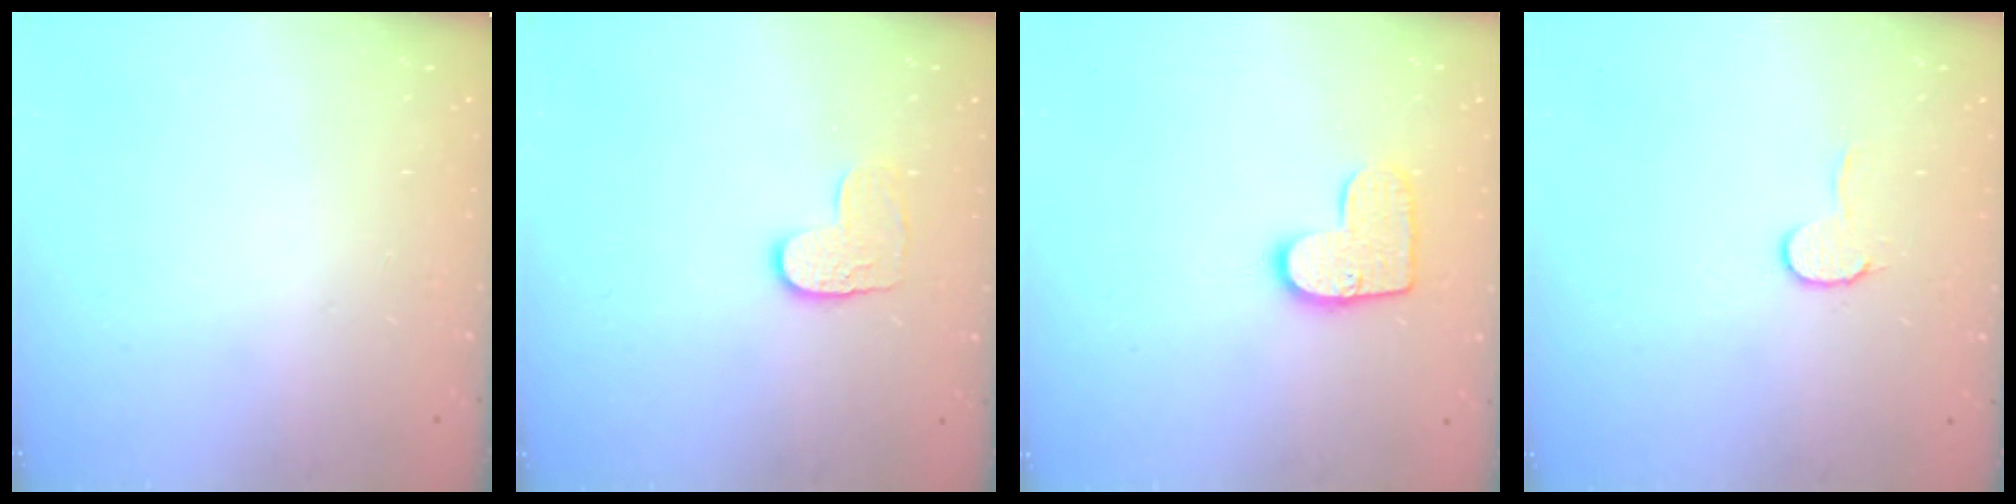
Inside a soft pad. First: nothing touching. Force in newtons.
{"total": 6.6, "press": 6.6, "slide": 0.3}
{"total": 10.7, "press": 10.7, "slide": 0.6}
{"total": 5.9, "press": 5.9, "slide": 0.5}